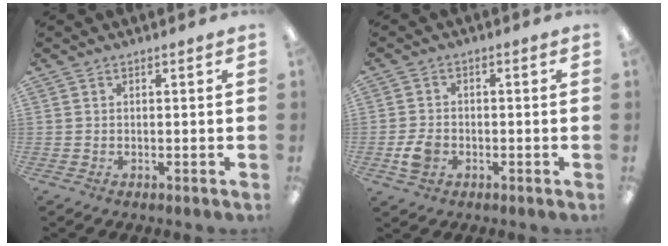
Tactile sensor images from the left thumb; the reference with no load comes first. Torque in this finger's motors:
{"motor_torque": [-0.21, 0.26, 0.33, 0.10, -0.01]}